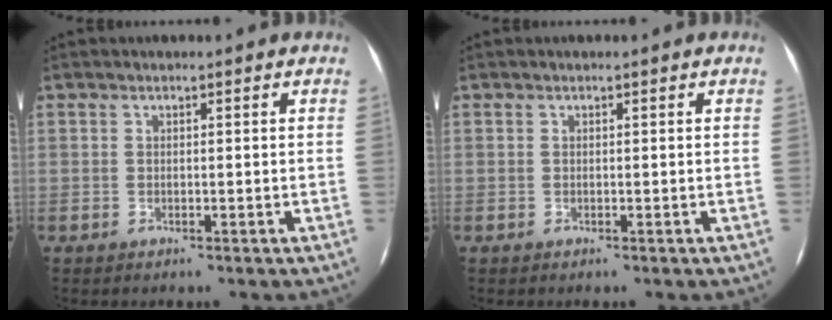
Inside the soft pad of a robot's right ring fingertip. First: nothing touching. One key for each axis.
{"total": 0.0}